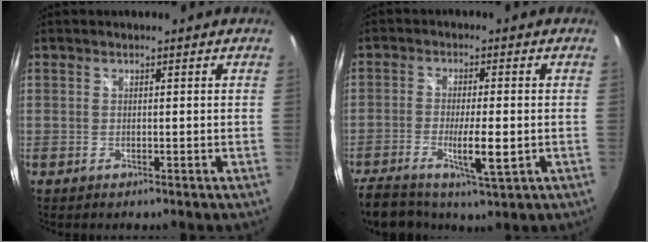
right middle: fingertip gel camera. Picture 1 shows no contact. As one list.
[{"total": 9.8, "force": [-4.6, 2.8, 8.2], "torque": [-0.171, -0.018, -0.079]}]